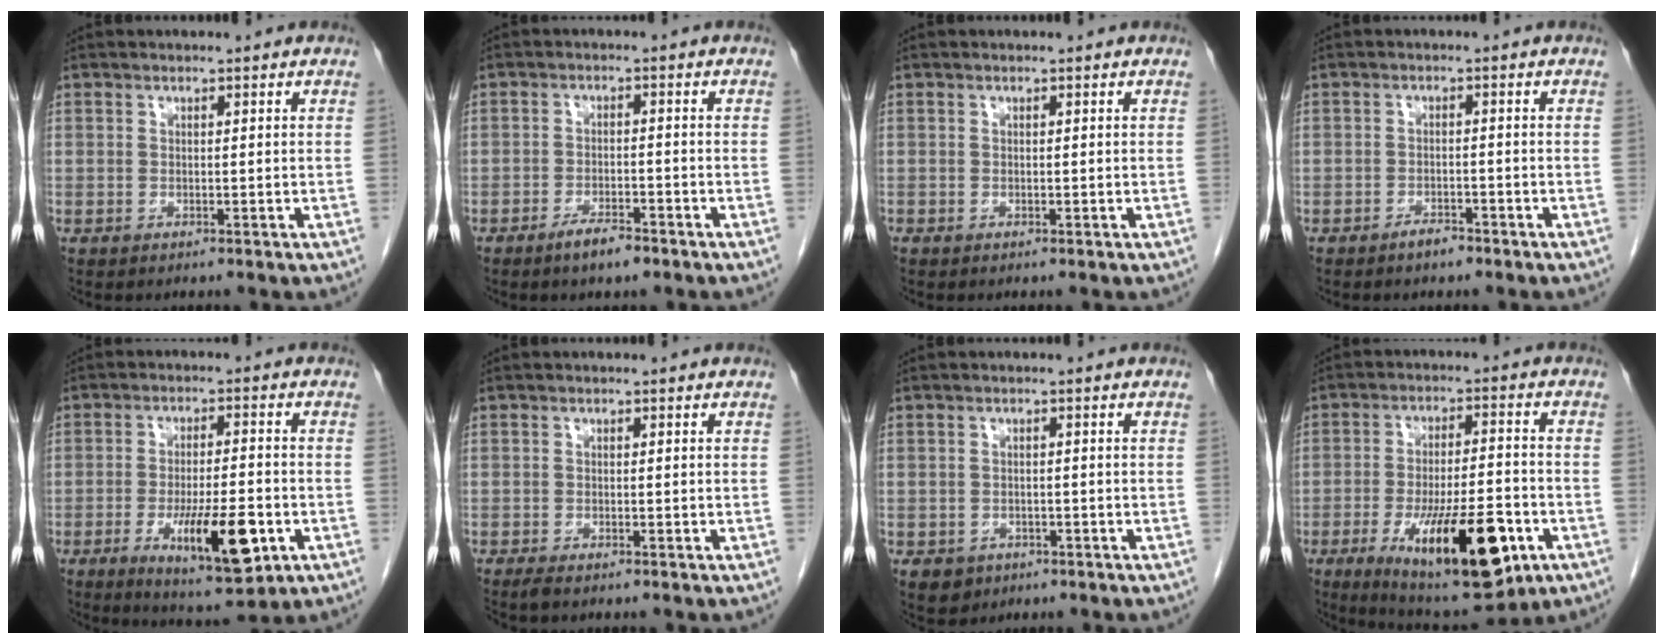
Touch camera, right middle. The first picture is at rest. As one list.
[{"total": 3.7, "force": [-2.7, 0.9, 2.4], "torque": [-0.045, -0.001, -0.046]}, {"total": 0.0}, {"total": 2.0, "force": [-1.7, 0.6, 1.0], "torque": [-0.018, 0.001, -0.026]}, {"total": 11.8, "force": [-4.2, 2.6, 10.7], "torque": [-0.173, -0.019, -0.059]}, {"total": 1.0, "force": [-0.9, 0.1, 0.5], "torque": [-0.016, -0.003, -0.016]}, {"total": 3.2, "force": [-1.7, 2.6, 0.8], "torque": [-0.011, 0.004, -0.019]}, {"total": 18.4, "force": [-7.7, 4.6, 16.1], "torque": [-0.249, -0.019, -0.106]}]